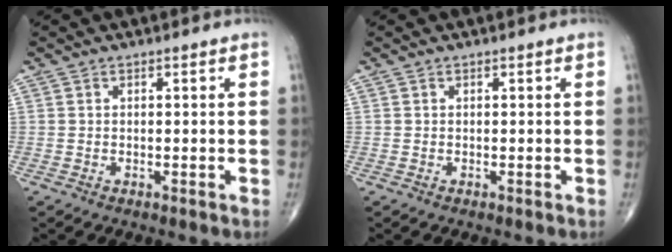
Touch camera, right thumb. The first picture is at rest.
{"total": 0.0}